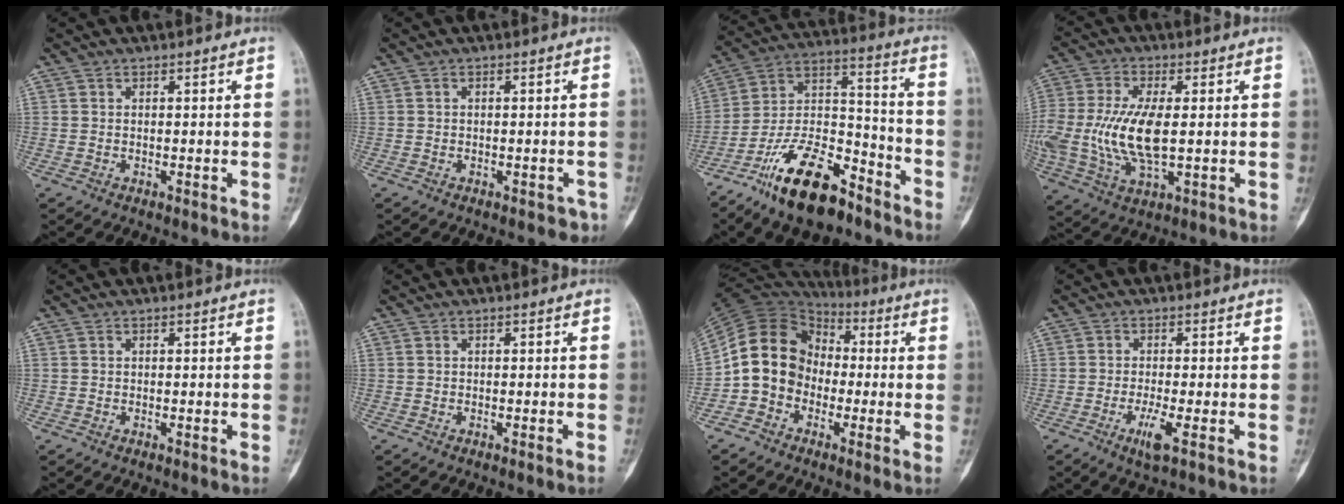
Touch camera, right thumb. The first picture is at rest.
{"total": 2.0, "force": [-1.4, 1.3, 0.8], "torque": [0.001, 0.010, -0.014]}
{"total": 19.6, "force": [-13.1, 8.3, 11.9], "torque": [-0.201, 0.091, -0.233]}
{"total": 15.5, "force": [-0.4, 6.8, 14.0], "torque": [-0.324, -0.014, -0.002]}
{"total": 0.0}
{"total": 0.6, "force": [-0.5, -0.1, 0.4], "torque": [-0.009, 0.005, -0.004]}
{"total": 13.5, "force": [-2.0, 11.4, 7.0], "torque": [-0.112, 0.043, -0.050]}
{"total": 3.7, "force": [-1.5, 0.3, 3.4], "torque": [-0.074, -0.009, -0.032]}